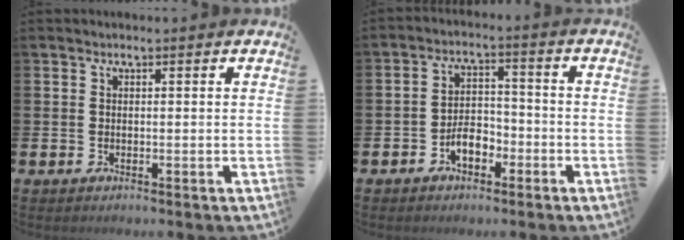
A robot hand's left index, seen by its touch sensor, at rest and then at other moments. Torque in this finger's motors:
{"motor_torque": [1.12, 0.44, 0.44, 0.12]}